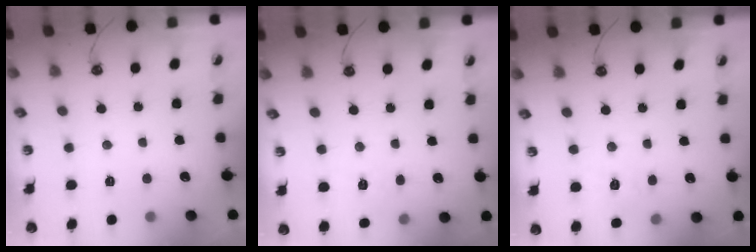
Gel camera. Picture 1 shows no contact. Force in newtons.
{"total": 3.7, "press": 3.6, "slide": 0.6}
{"total": 6.2, "press": 6.2, "slide": 0.6}